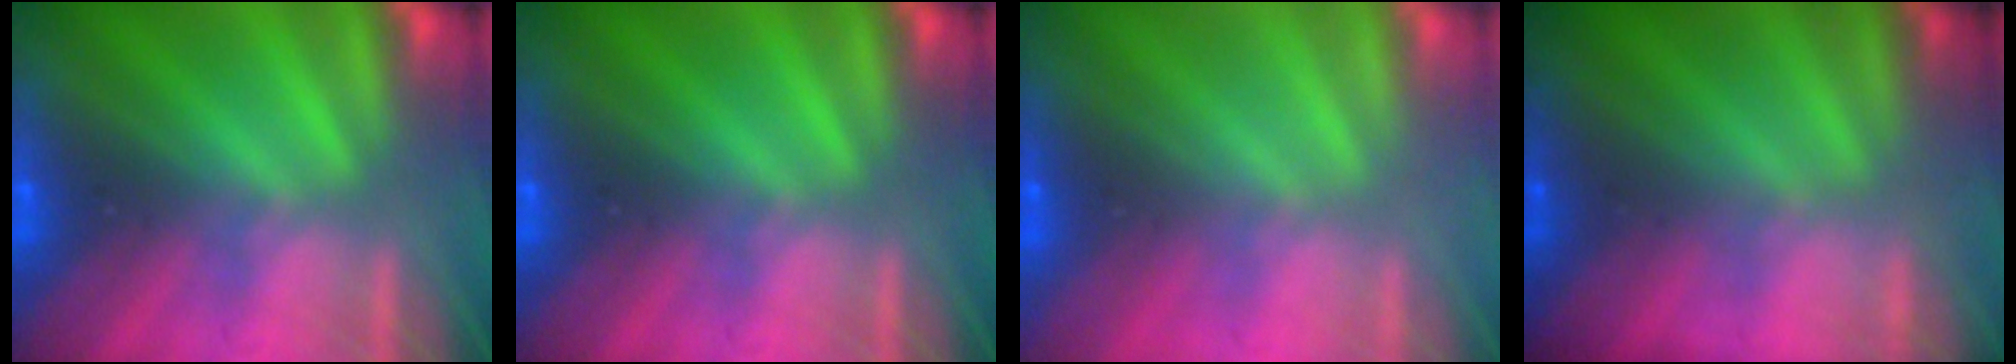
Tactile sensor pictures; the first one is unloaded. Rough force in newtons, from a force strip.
{"total": 0.0}
{"total": 3.3}
{"total": 1.8}